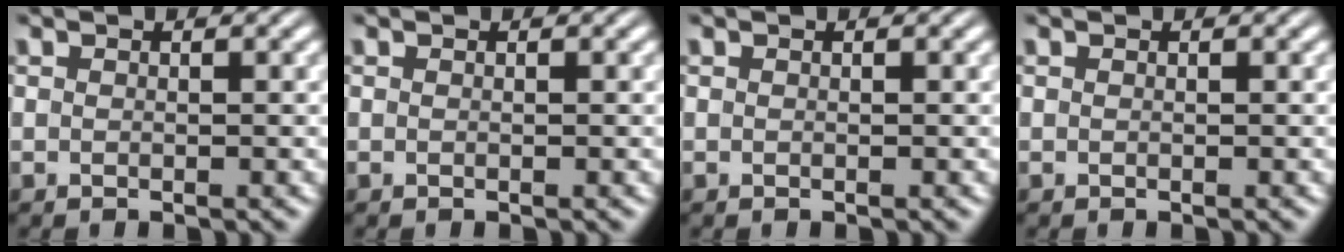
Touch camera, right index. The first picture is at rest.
{"total": 0.0}
{"total": 0.0}
{"total": 0.0}